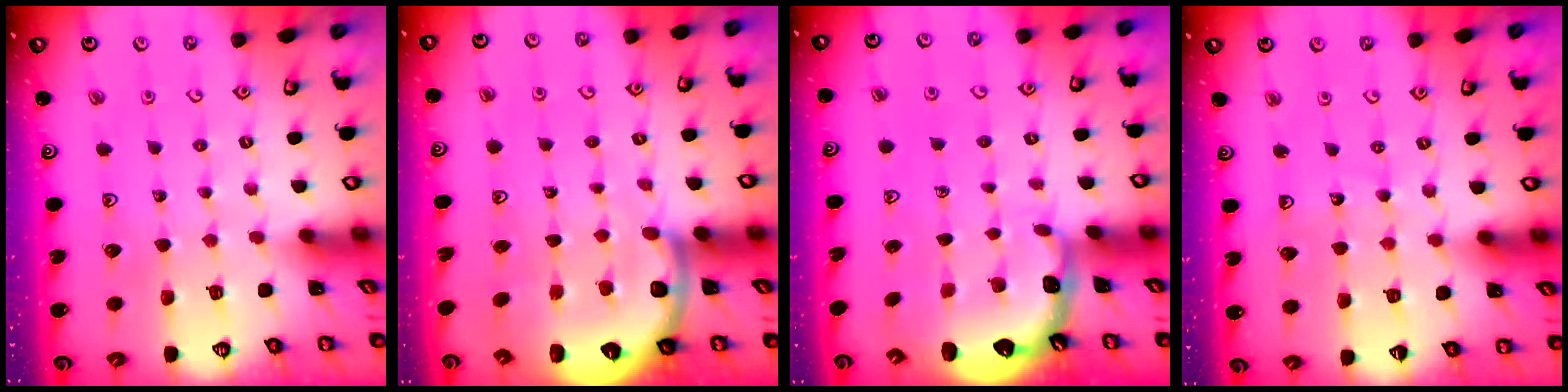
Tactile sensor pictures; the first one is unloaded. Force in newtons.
{"total": 6.1, "press": 5.7, "slide": 2.0}
{"total": 2.3, "press": 2.0, "slide": 1.2}
{"total": 6.2, "press": 5.8, "slide": 2.2}